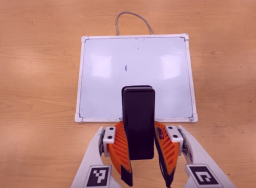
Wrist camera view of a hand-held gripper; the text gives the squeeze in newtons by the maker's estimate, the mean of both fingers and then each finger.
{"total": 7.7, "left": 6.1, "right": 9.3}